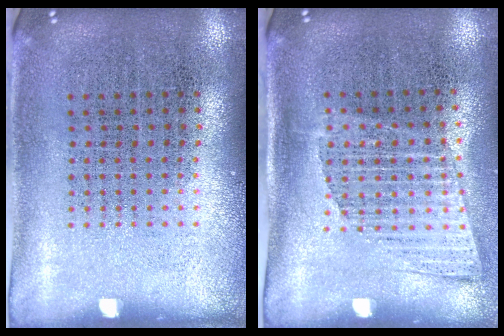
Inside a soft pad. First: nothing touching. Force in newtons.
{"total": 1.4, "press": 1.1, "slide": 0.9}